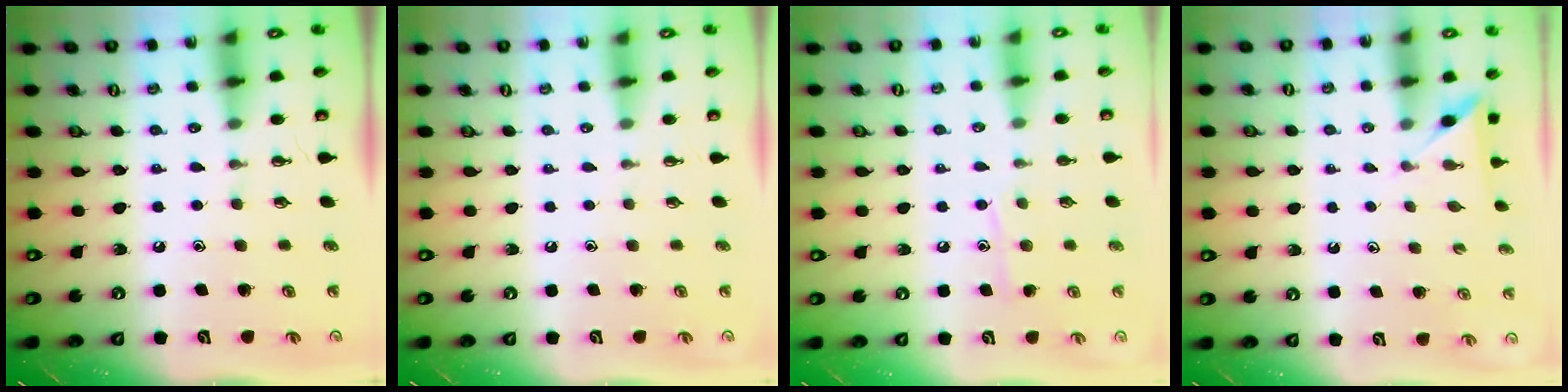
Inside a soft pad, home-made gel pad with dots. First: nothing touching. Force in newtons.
{"total": 0.0}
{"total": 7.3, "press": 7.2, "slide": 0.8}
{"total": 2.2, "press": 2.2, "slide": 0.2}